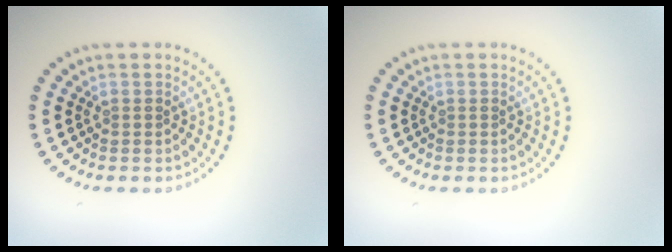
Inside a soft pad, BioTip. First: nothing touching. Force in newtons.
{"total": 0.0}